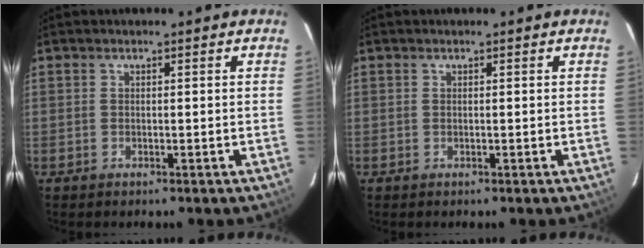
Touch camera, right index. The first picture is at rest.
{"total": 0.0}